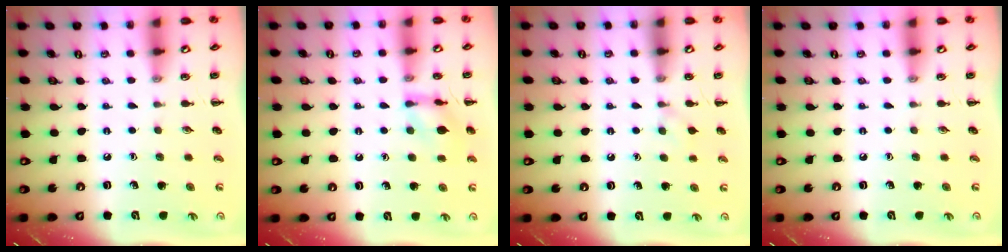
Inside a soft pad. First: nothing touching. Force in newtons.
{"total": 10.2, "press": 10.2, "slide": 0.7}
{"total": 4.6, "press": 4.4, "slide": 1.5}
{"total": 0.0}